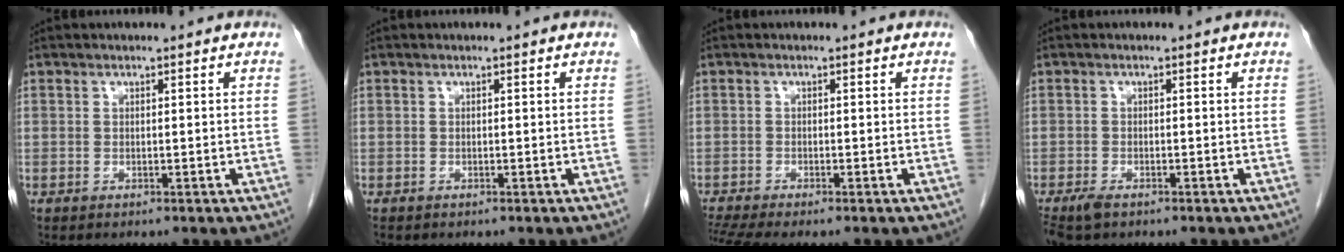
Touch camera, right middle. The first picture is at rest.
{"total": 0.0}
{"total": 4.8, "force": [-4.1, -0.3, 2.4], "torque": [-0.046, -0.010, -0.072]}
{"total": 3.0, "force": [-2.1, 1.2, 1.8], "torque": [-0.038, -0.007, -0.033]}